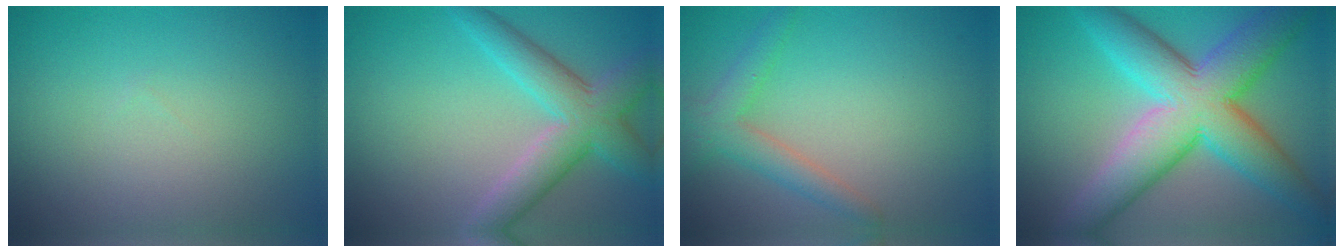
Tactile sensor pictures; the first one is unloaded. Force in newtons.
{"total": 5.9, "press": 5.9, "slide": 0.3}
{"total": 2.9, "press": 2.9, "slide": 0.1}
{"total": 11.1, "press": 11.1, "slide": 0.3}